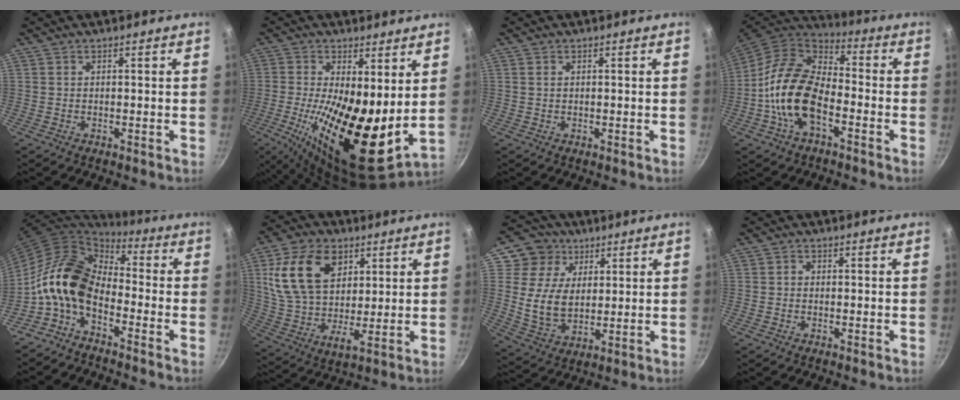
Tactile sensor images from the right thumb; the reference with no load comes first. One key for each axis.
{"total": 19.9, "fx": 0.2, "fy": 7.7, "fz": 18.4, "tx": -0.293, "ty": -0.038, "tz": 0.003}
{"total": 0.8, "fx": 0.3, "fy": 0.6, "fz": 0.5, "tx": -0.007, "ty": 0.003, "tz": 0.005}
{"total": 15.6, "fx": -4.4, "fy": 9.0, "fz": 11.9, "tx": -0.198, "ty": 0.039, "tz": -0.096}
{"total": 13.1, "fx": -3.9, "fy": 8.3, "fz": 9.4, "tx": -0.153, "ty": 0.051, "tz": -0.099}
{"total": 17.4, "fx": 6.5, "fy": 11.0, "fz": 11.8, "tx": -0.201, "ty": -0.010, "tz": 0.124}
{"total": 12.2, "fx": 4.9, "fy": 9.9, "fz": 5.2, "tx": -0.065, "ty": -0.021, "tz": 0.089}
{"total": 0.9, "fx": -0.2, "fy": 0.8, "fz": 0.3, "tx": -0.003, "ty": 0.004, "tz": -0.005}